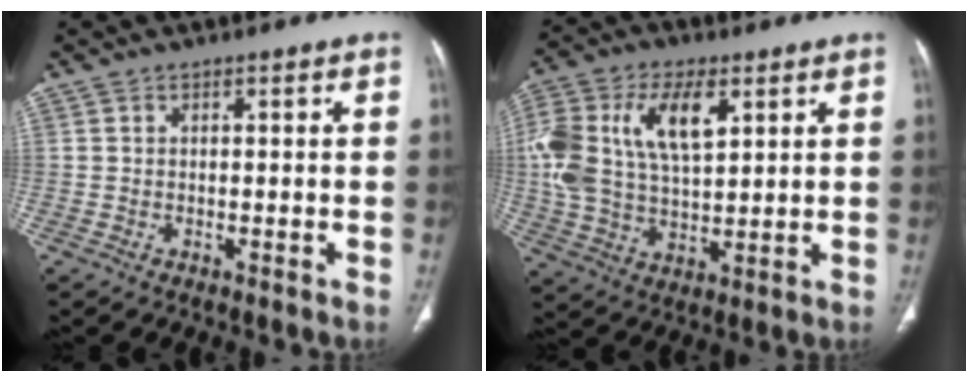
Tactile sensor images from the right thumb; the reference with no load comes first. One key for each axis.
{"total": 18.3, "fx": 5.4, "fy": 9.9, "fz": 14.4, "tx": -0.300, "ty": 0.002, "tz": 0.099}